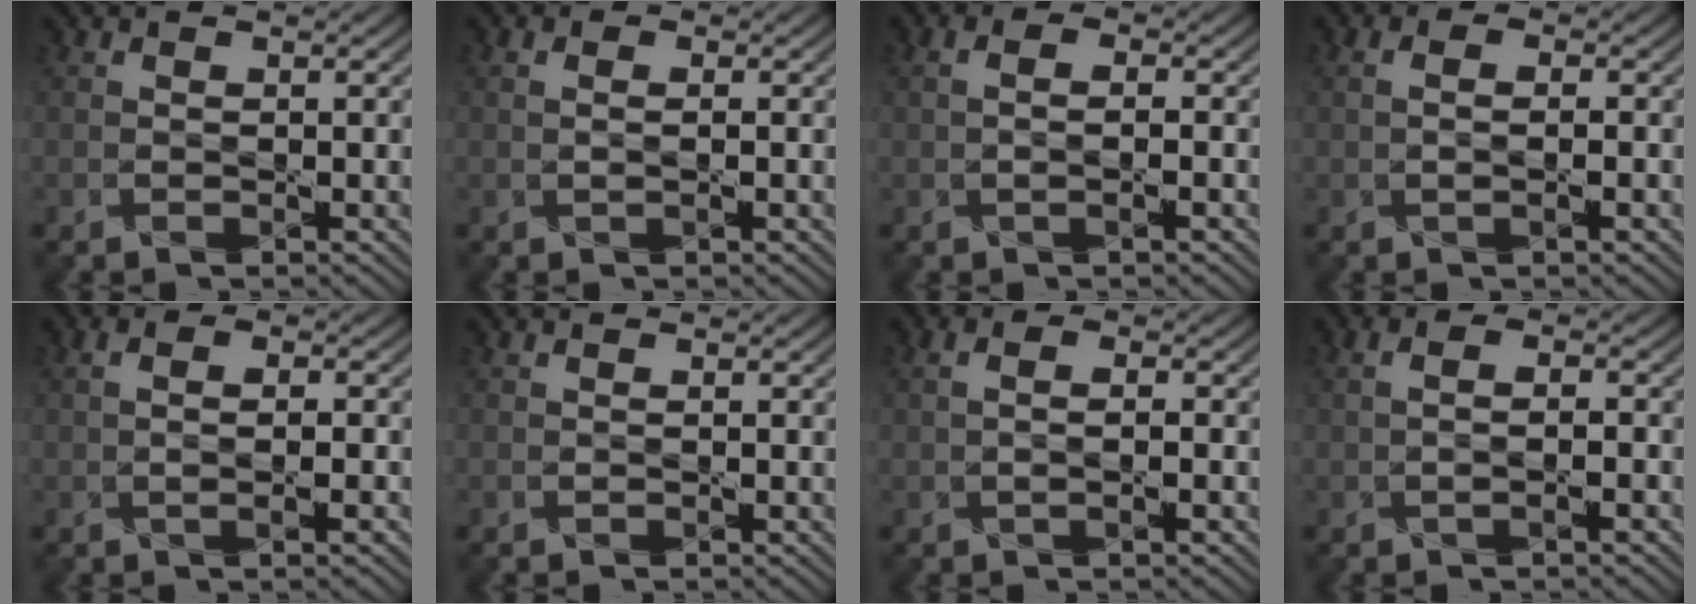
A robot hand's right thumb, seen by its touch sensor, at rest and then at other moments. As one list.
[{"total": 1.4, "force": [0.3, 0.6, 1.2], "torque": [-0.017, -0.006, 0.002]}, {"total": 2.1, "force": [-0.2, 0.6, 2.0], "torque": [-0.034, 0.001, -0.010]}, {"total": 2.1, "force": [0.0, 1.0, 1.9], "torque": [-0.022, -0.005, -0.005]}, {"total": 2.9, "force": [-0.1, 1.3, 2.6], "torque": [-0.032, -0.004, -0.004]}, {"total": 0.0}, {"total": 2.3, "force": [-0.1, 0.9, 2.1], "torque": [-0.029, -0.005, -0.006]}, {"total": 2.4, "force": [-0.4, 0.7, 2.2], "torque": [-0.041, 0.003, -0.012]}]